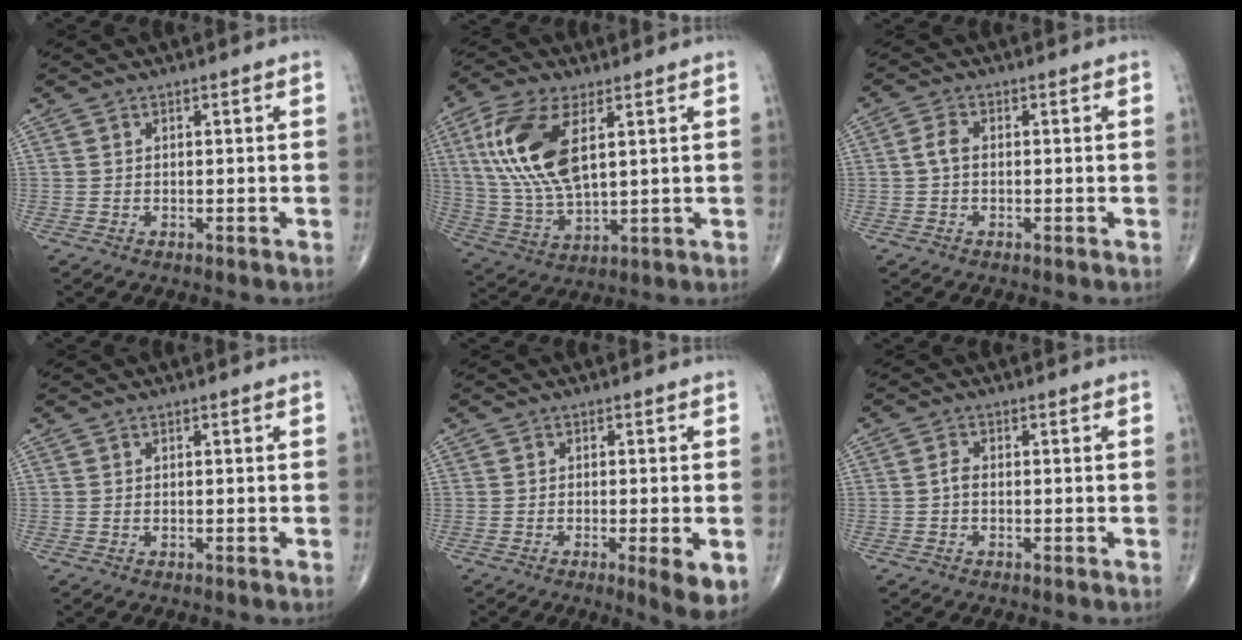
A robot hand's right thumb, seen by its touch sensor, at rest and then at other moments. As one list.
[{"total": 15.9, "force": [4.8, 7.1, 13.4], "torque": [-0.285, -0.011, 0.100]}, {"total": 2.4, "force": [-0.2, 1.5, 1.9], "torque": [-0.038, 0.006, -0.008]}, {"total": 0.0}, {"total": 5.9, "force": [-1.8, 1.1, 5.6], "torque": [-0.080, -0.015, -0.026]}, {"total": 1.4, "force": [-0.3, 0.8, 1.1], "torque": [-0.017, 0.002, -0.010]}]